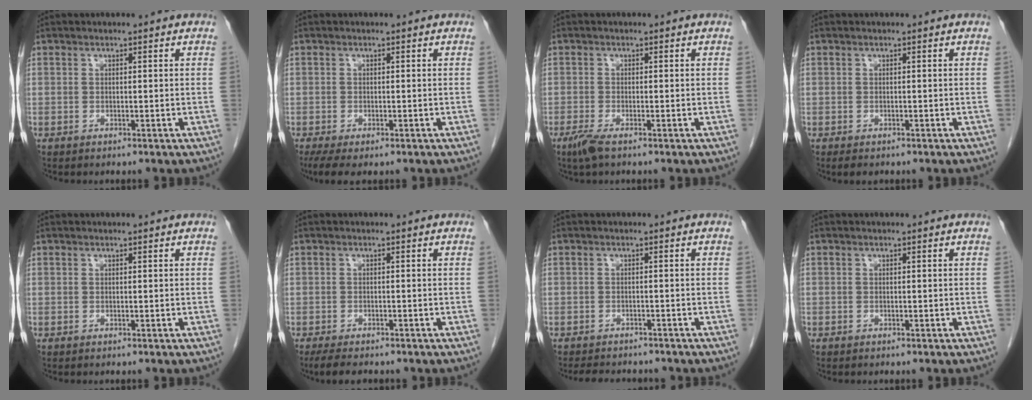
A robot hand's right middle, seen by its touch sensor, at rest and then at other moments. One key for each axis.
{"total": 4.4, "fx": -2.9, "fy": 1.5, "fz": 2.9, "tx": -0.053, "ty": -0.013, "tz": -0.045}
{"total": 2.5, "fx": -1.6, "fy": 0.3, "fz": 1.8, "tx": -0.044, "ty": -0.007, "tz": -0.035}
{"total": 1.7, "fx": -1.2, "fy": 0.8, "fz": 0.8, "tx": -0.015, "ty": -0.002, "tz": -0.013}
{"total": 0.0}
{"total": 4.6, "fx": -3.7, "fy": 1.3, "fz": 2.3, "tx": -0.040, "ty": -0.011, "tz": -0.055}
{"total": 6.7, "fx": -6.1, "fy": 2.1, "fz": 2.1, "tx": -0.029, "ty": -0.002, "tz": -0.080}
{"total": 0.0}